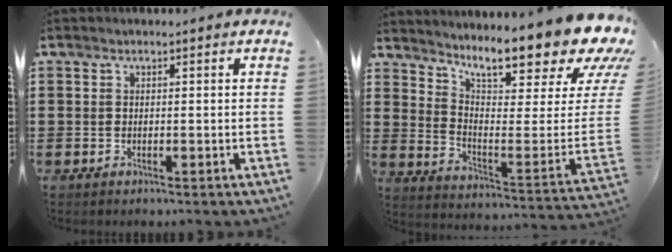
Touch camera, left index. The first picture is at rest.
{"total": 12.8, "force": [10.4, 1.8, 7.2], "torque": [-0.120, -0.096, 0.170]}